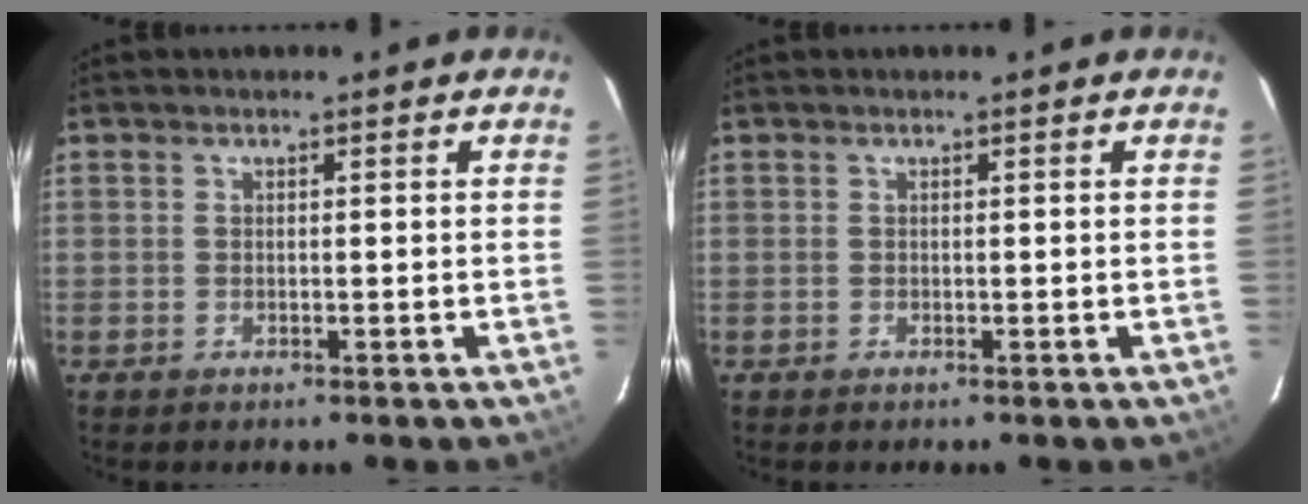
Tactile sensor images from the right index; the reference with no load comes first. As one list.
[{"total": 0.0}]